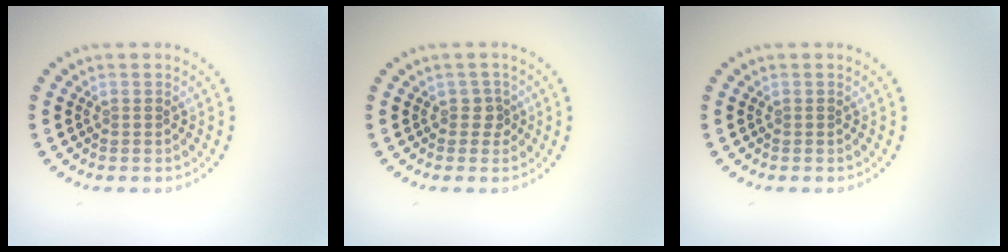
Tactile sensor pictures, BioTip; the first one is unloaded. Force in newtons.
{"total": 1.2, "press": 1.0, "slide": 0.7}
{"total": 0.0}